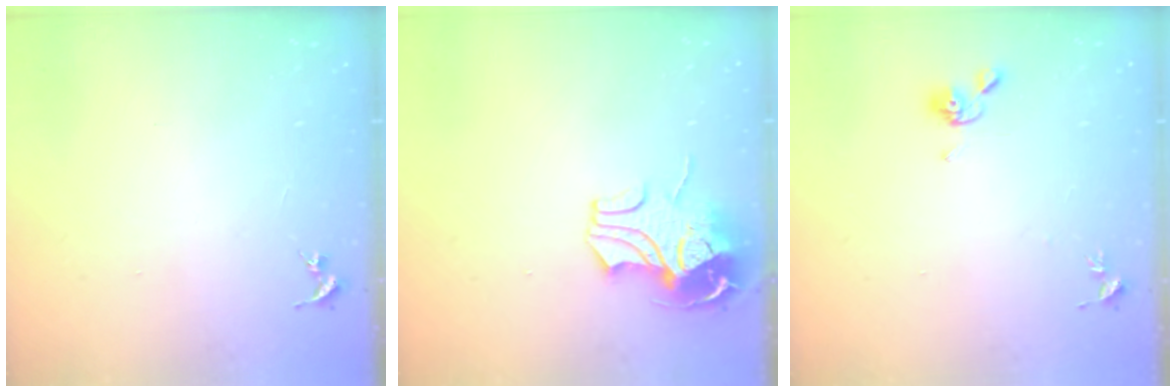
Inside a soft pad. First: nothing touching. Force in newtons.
{"total": 13.3, "press": 13.2, "slide": 1.7}
{"total": 7.5, "press": 7.4, "slide": 1.1}